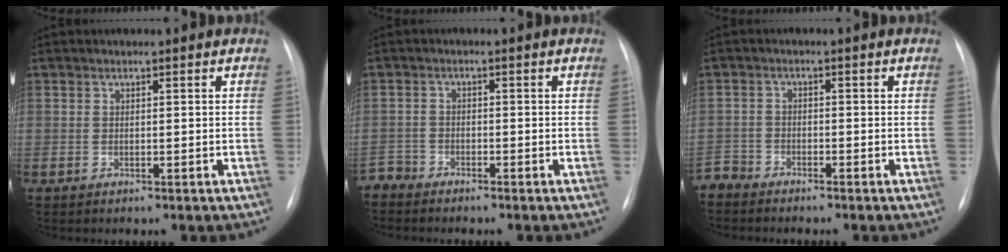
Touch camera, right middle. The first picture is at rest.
{"total": 2.3, "force": [-2.2, 0.2, -0.7], "torque": [0.020, -0.008, -0.045]}
{"total": 3.1, "force": [-3.0, 0.5, -0.5], "torque": [0.015, -0.009, -0.061]}